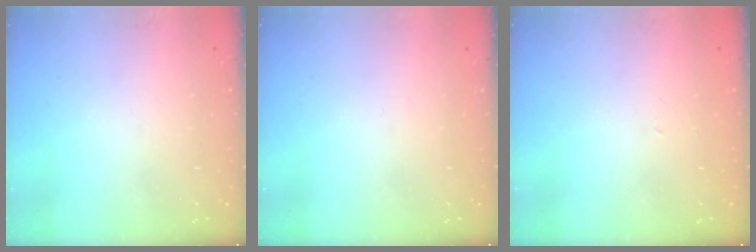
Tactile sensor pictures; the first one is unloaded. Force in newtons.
{"total": 0.0}
{"total": 2.0, "press": 2.0, "slide": 0.3}